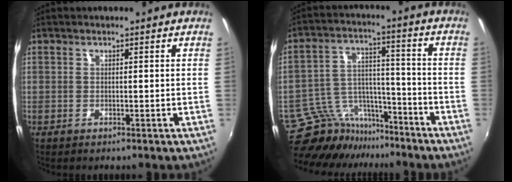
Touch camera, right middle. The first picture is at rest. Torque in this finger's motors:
{"motor_torque": [-0.76, -0.79, -0.31, -0.11]}